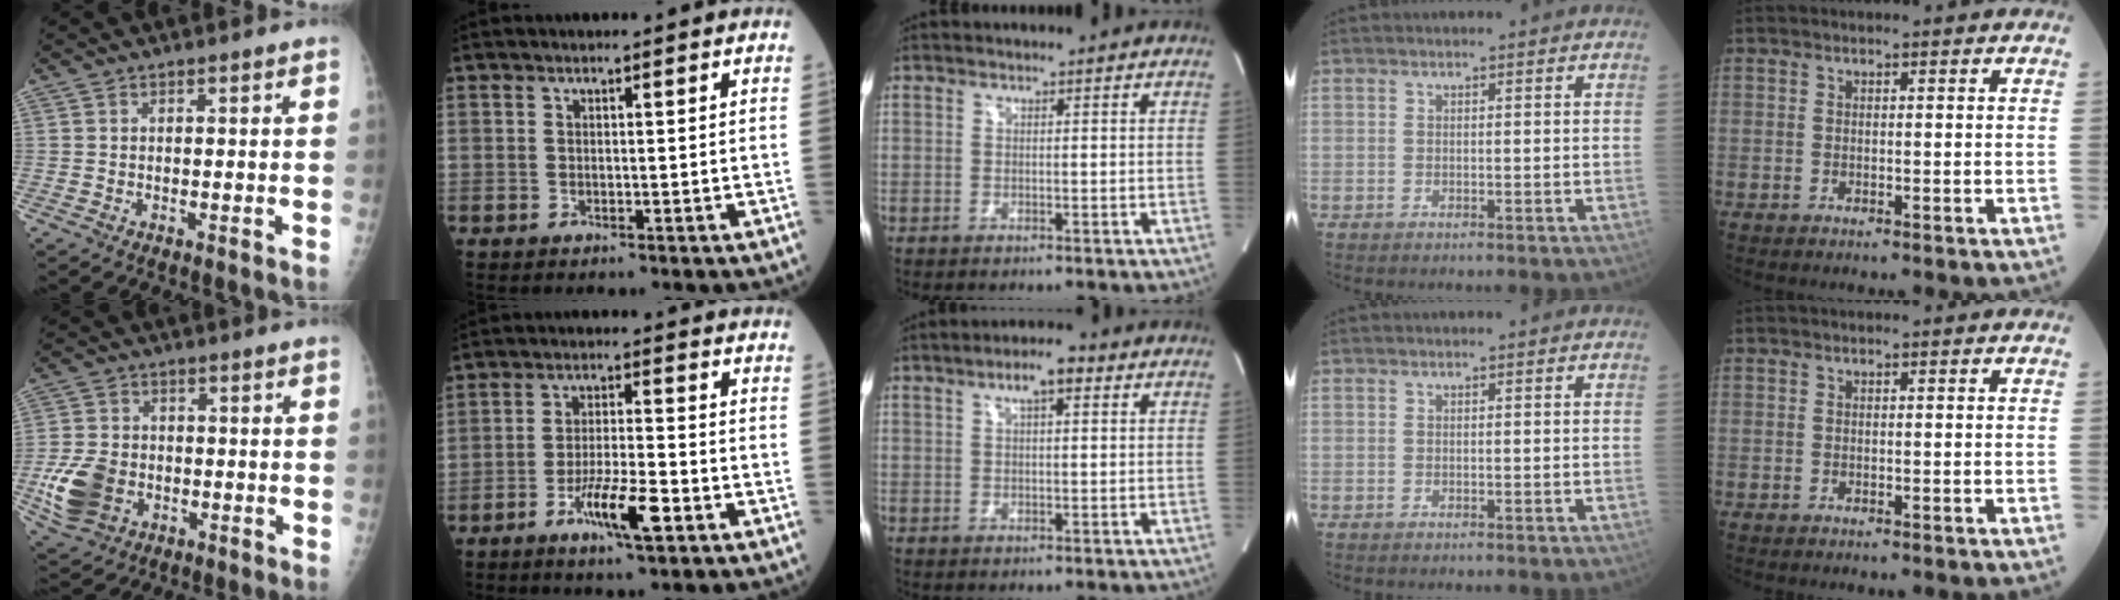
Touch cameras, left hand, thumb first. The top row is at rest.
{"thumb": {"total": 10.4, "force": [-2.8, 7.8, 6.3], "torque": [-0.120, 0.008, -0.050]}, "index": {"total": 7.5, "force": [-3.8, 1.0, 6.4], "torque": [-0.123, -0.008, -0.066]}, "middle": {"total": 4.6, "force": [2.1, 1.2, 3.8], "torque": [-0.070, 0.018, 0.034]}}